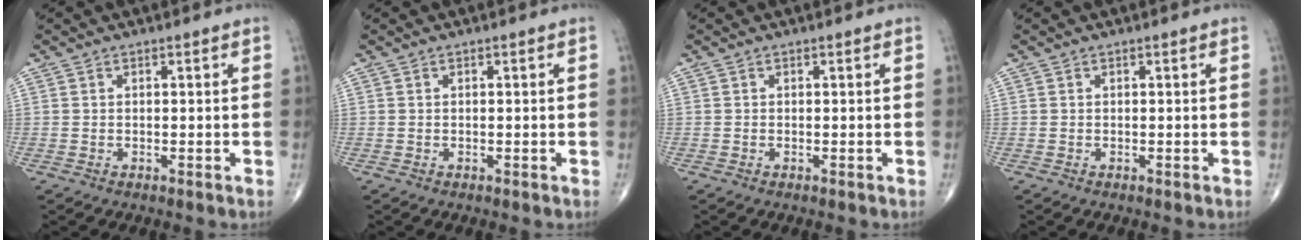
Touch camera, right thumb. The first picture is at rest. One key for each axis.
{"total": 0.0}
{"total": 0.0}
{"total": 0.0}